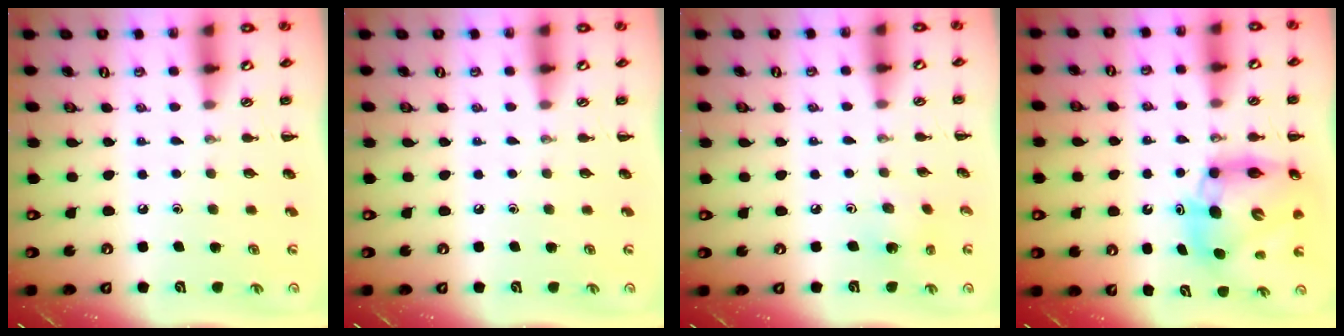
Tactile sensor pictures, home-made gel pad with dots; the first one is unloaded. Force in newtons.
{"total": 0.0}
{"total": 2.1, "press": 2.0, "slide": 0.5}
{"total": 11.2, "press": 10.8, "slide": 3.1}